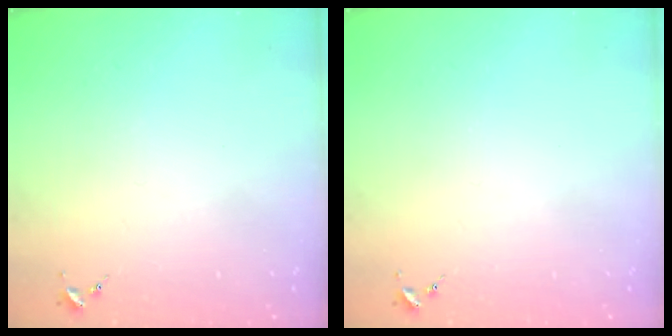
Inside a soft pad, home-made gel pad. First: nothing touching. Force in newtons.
{"total": 0.0}